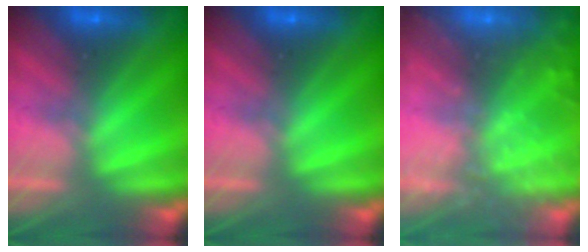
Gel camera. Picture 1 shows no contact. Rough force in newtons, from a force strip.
{"total": 0.0}
{"total": 9.0}